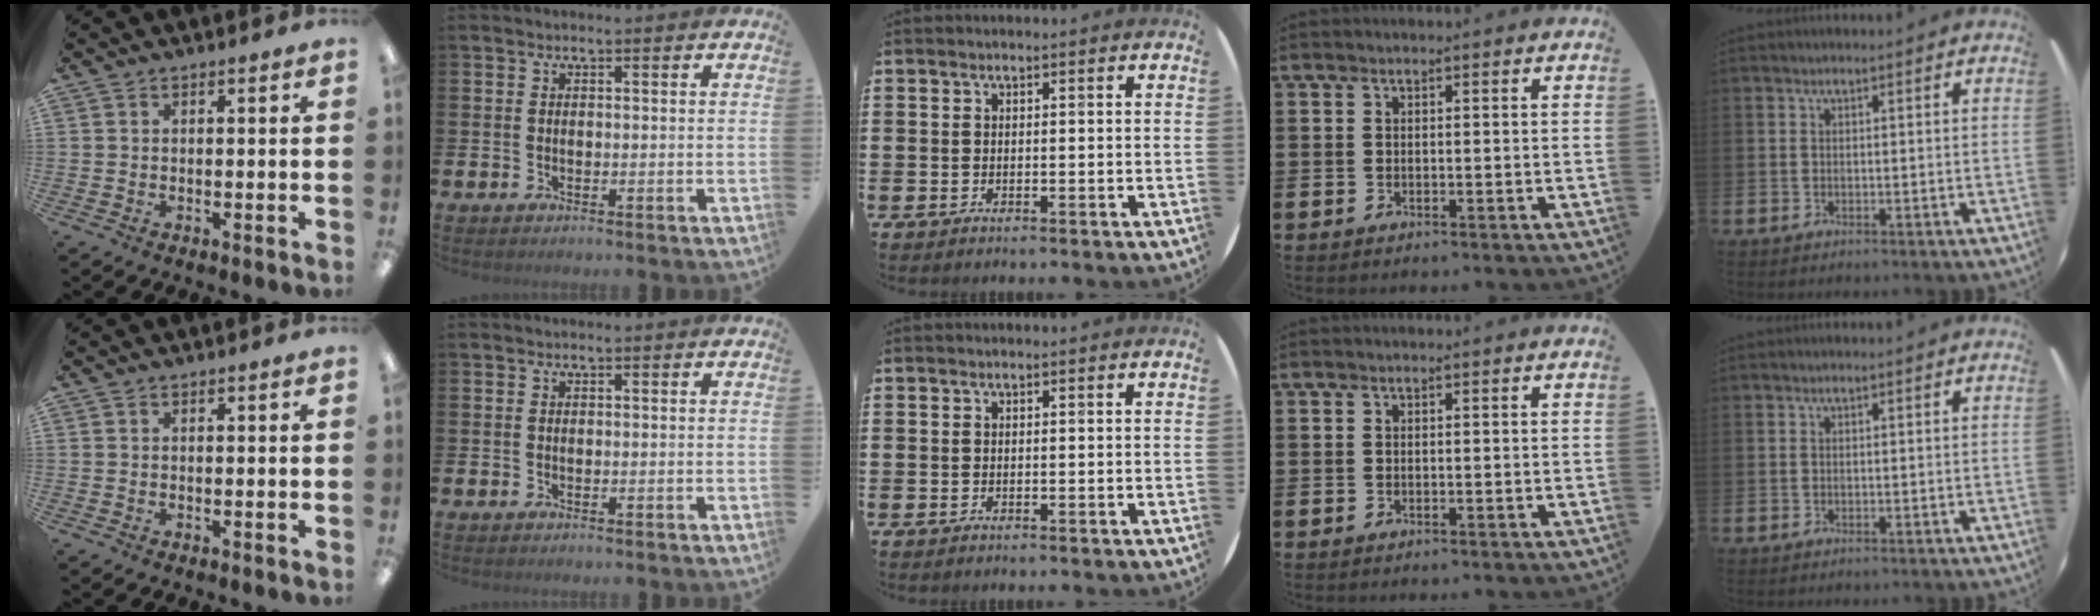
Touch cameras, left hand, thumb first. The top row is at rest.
{}